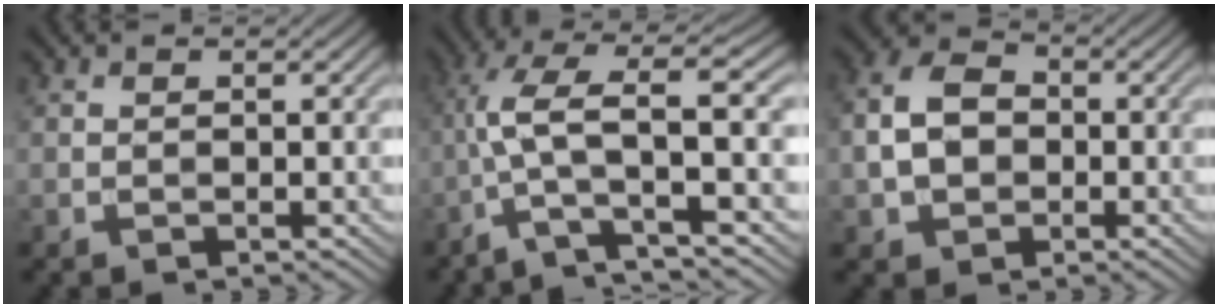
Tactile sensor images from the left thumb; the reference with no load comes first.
{"total": 9.5, "force": [-2.1, 2.5, 8.9], "torque": [-0.173, 0.023, -0.055]}
{"total": 6.4, "force": [-0.8, 4.9, 4.1], "torque": [-0.093, 0.004, -0.024]}